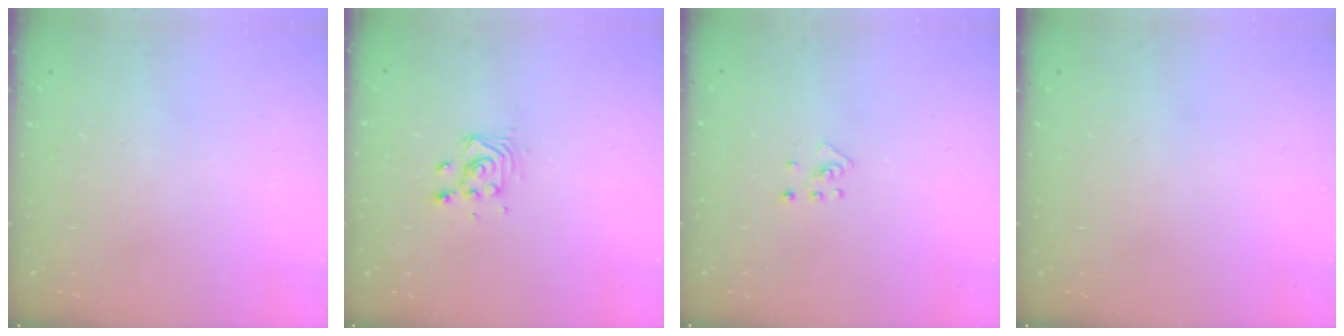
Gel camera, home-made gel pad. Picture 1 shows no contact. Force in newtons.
{"total": 3.8, "press": 3.8, "slide": 0.3}
{"total": 2.7, "press": 2.7, "slide": 0.5}
{"total": 0.0}